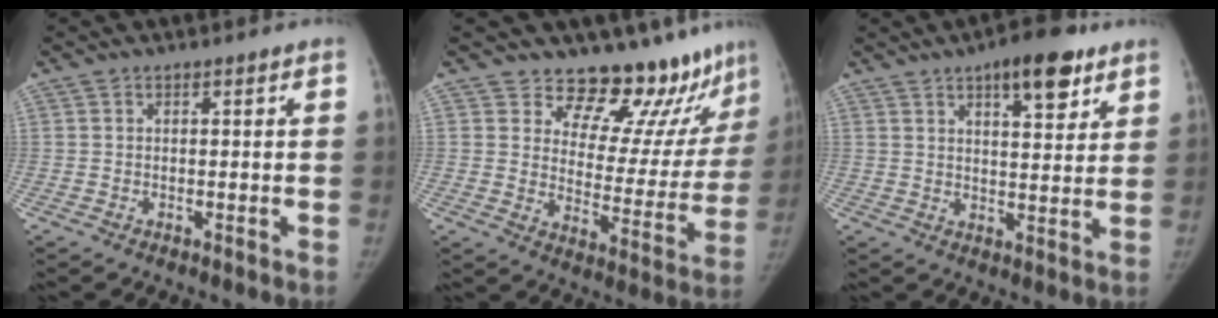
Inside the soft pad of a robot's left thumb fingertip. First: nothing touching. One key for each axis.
{"total": 16.8, "fx": 14.7, "fy": 6.4, "fz": 4.9, "tx": -0.001, "ty": -0.129, "tz": 0.182}
{"total": 10.9, "fx": 6.4, "fy": 4.2, "fz": 7.7, "tx": -0.081, "ty": -0.028, "tz": 0.088}